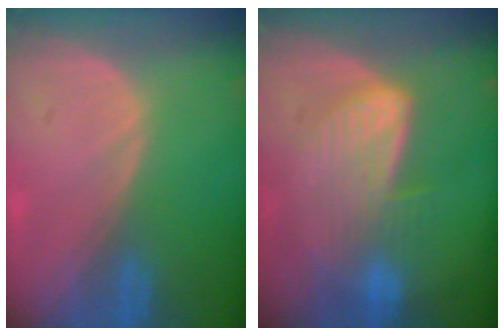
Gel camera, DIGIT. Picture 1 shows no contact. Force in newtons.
{"total": 6.7, "press": 6.7, "slide": 0.4}